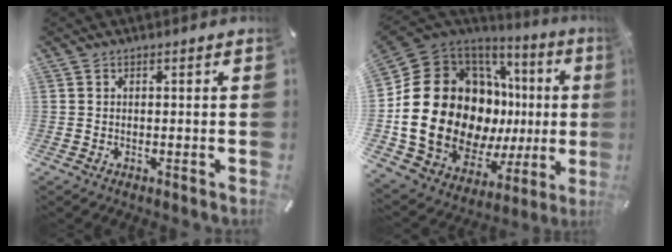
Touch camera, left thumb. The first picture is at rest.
{"total": 31.6, "force": [0.5, 21.3, 23.4], "torque": [-0.406, -0.064, 0.066]}